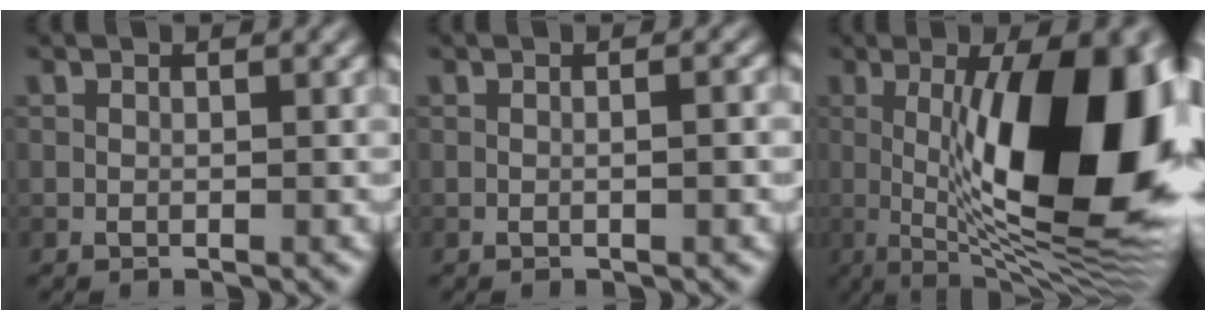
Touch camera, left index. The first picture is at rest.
{"total": 1.5, "force": [-0.1, 0.5, 1.5], "torque": [-0.012, -0.002, -0.001]}
{"total": 14.7, "force": [1.1, 4.4, 13.9], "torque": [-0.192, -0.002, 0.013]}